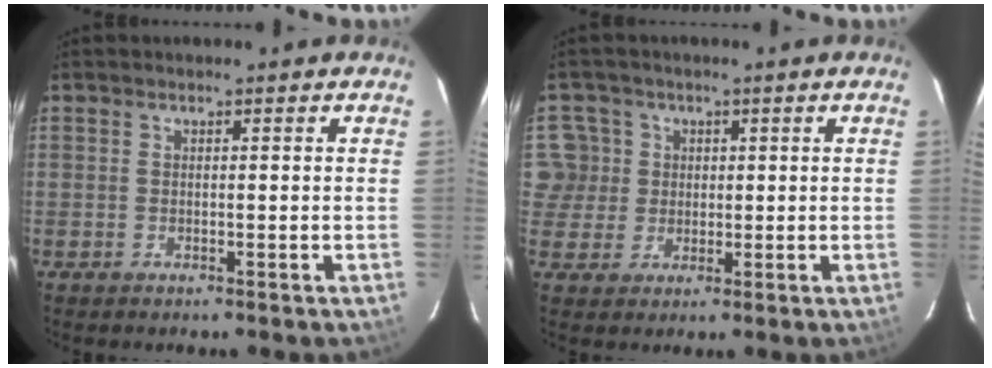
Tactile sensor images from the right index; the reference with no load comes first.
{"total": 5.1, "force": [0.9, 5.0, 0.4], "torque": [0.004, 0.021, 0.016]}